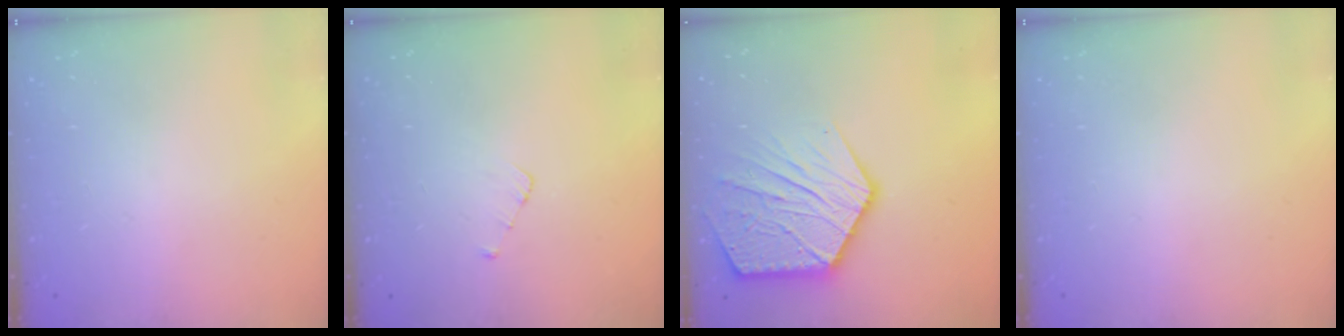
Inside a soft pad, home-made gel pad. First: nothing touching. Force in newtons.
{"total": 2.9, "press": 2.9, "slide": 0.2}
{"total": 19.6, "press": 19.5, "slide": 1.5}
{"total": 0.0}